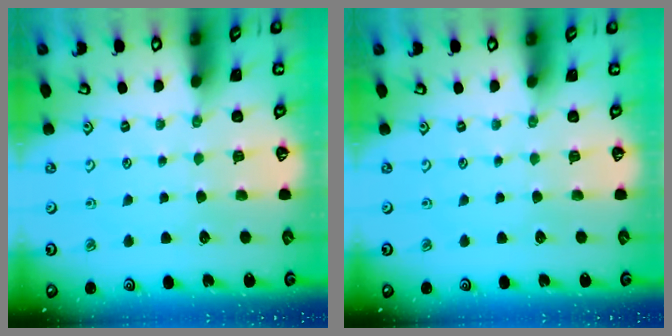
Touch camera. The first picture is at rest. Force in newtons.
{"total": 0.0}